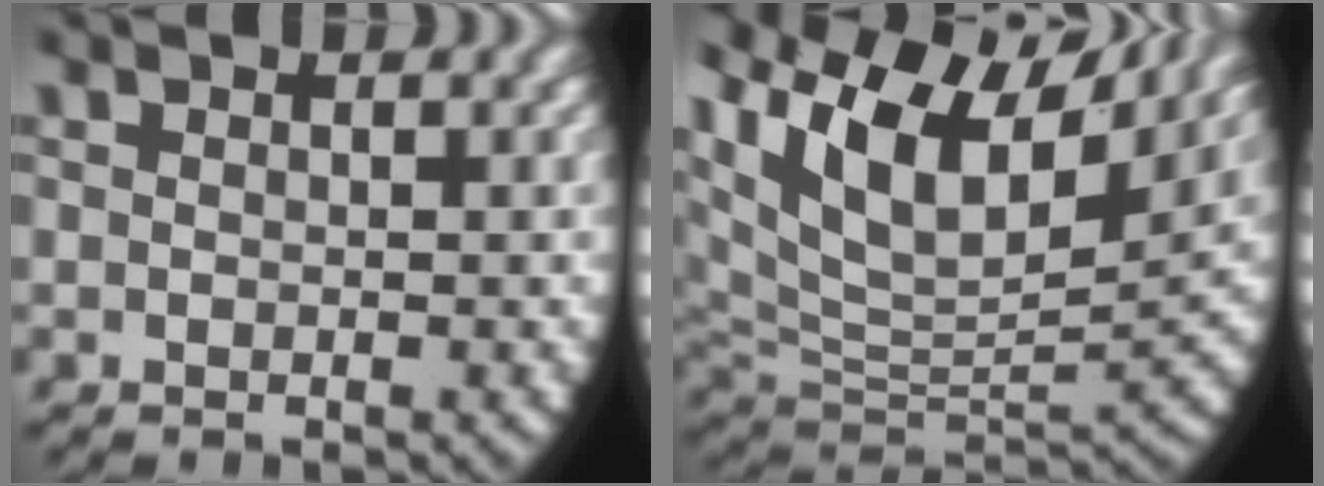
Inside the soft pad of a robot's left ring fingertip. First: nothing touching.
{"total": 14.0, "force": [5.4, 8.5, 9.6], "torque": [-0.212, -0.006, 0.089]}